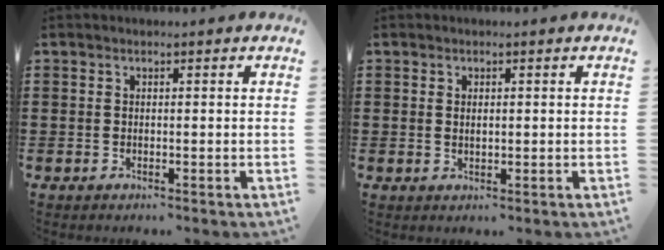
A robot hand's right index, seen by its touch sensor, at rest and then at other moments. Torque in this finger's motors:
{"motor_torque": [-0.29, 0.40, -0.01, -0.01]}